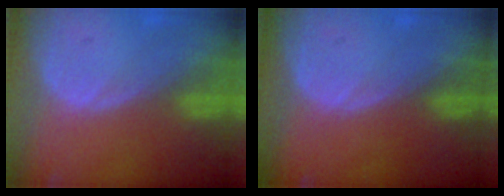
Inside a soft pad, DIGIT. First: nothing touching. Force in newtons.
{"total": 0.0}